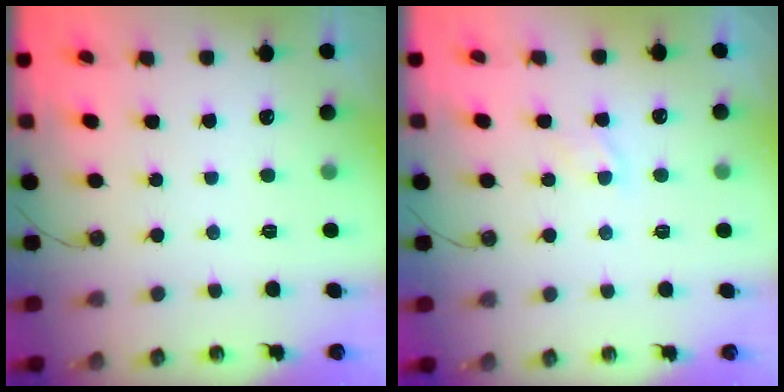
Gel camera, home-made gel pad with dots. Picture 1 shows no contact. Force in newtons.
{"total": 4.0, "press": 3.9, "slide": 0.5}